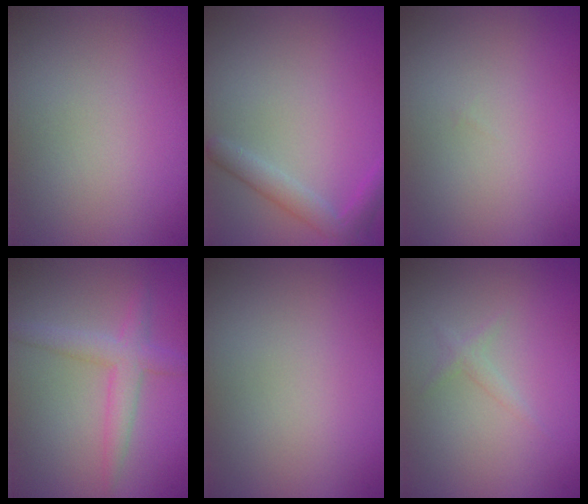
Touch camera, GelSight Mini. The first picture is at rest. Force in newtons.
{"total": 2.3, "press": 2.3, "slide": 0.1}
{"total": 0.0}
{"total": 2.9, "press": 2.9, "slide": 0.1}
{"total": 0.0}
{"total": 0.8, "press": 0.8, "slide": 0.0}